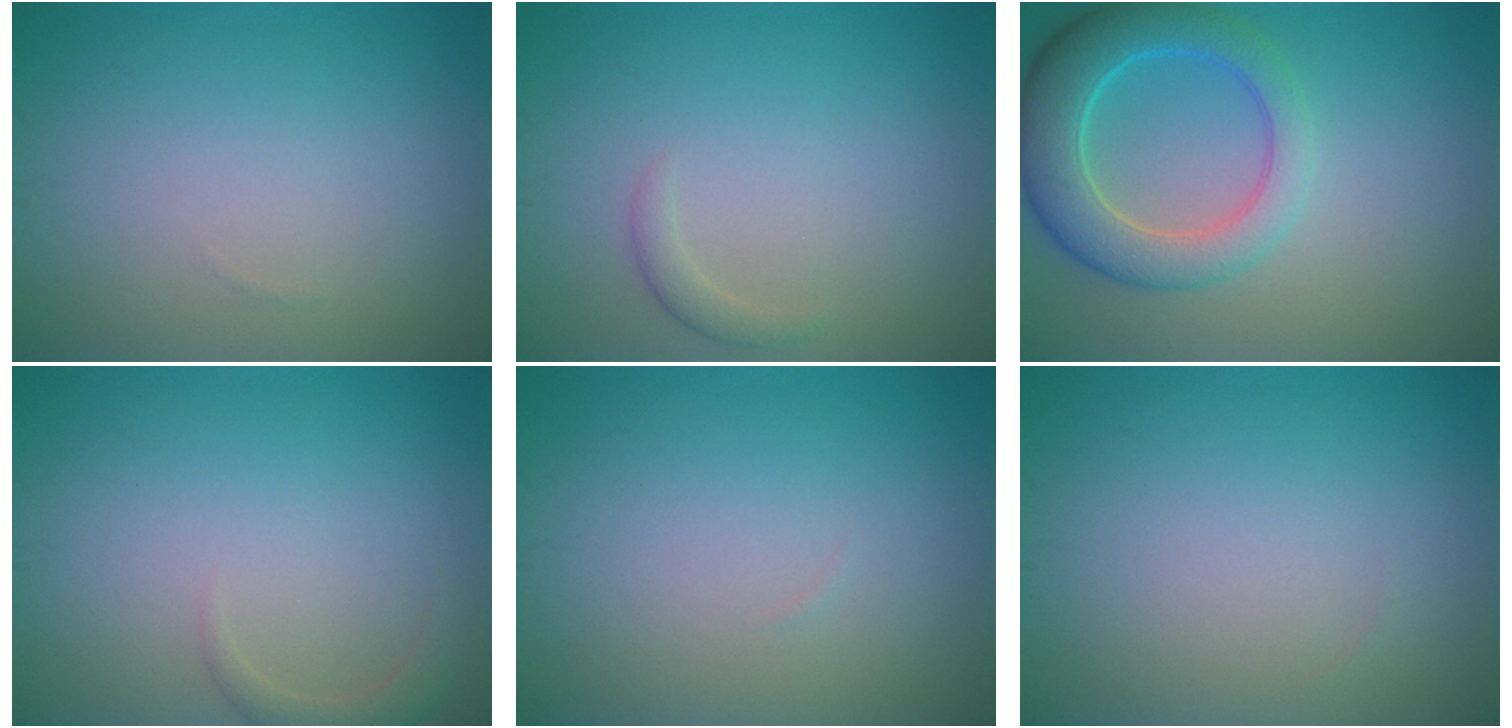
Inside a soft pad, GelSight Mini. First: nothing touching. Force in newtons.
{"total": 1.1, "press": 1.1, "slide": 0.0}
{"total": 6.3, "press": 6.3, "slide": 0.3}
{"total": 1.5, "press": 1.5, "slide": 0.2}
{"total": 0.0}
{"total": 0.0}